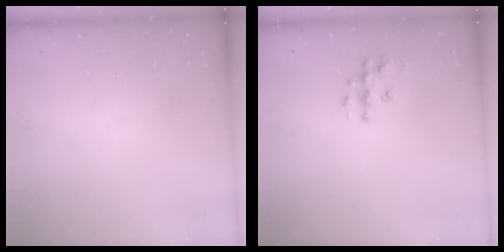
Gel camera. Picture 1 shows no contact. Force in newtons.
{"total": 7.1, "press": 7.1, "slide": 0.3}